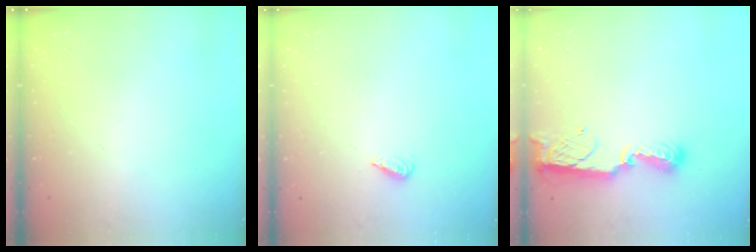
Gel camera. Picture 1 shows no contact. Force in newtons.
{"total": 2.1, "press": 1.9, "slide": 0.8}
{"total": 8.5, "press": 8.4, "slide": 0.2}